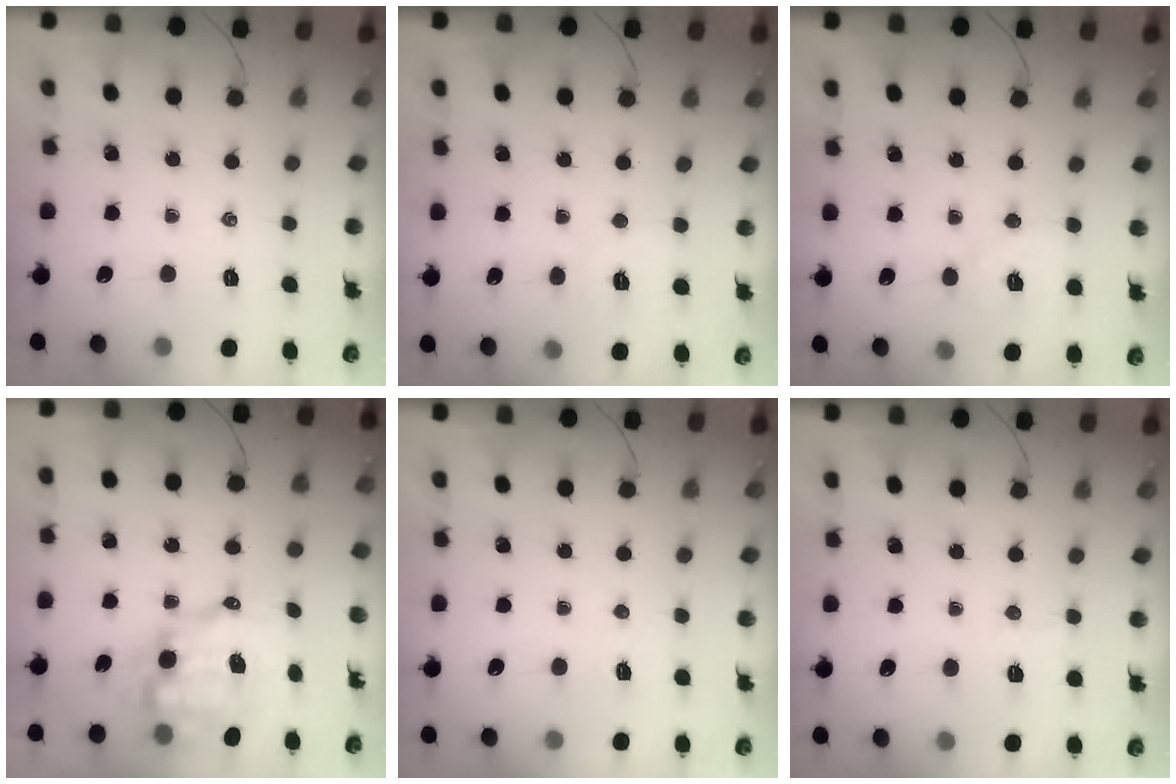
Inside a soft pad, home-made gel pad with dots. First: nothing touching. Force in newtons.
{"total": 4.3, "press": 4.2, "slide": 0.9}
{"total": 6.9, "press": 6.8, "slide": 1.1}
{"total": 9.9, "press": 9.7, "slide": 2.2}
{"total": 2.9, "press": 2.8, "slide": 0.9}
{"total": 4.3, "press": 4.2, "slide": 0.9}